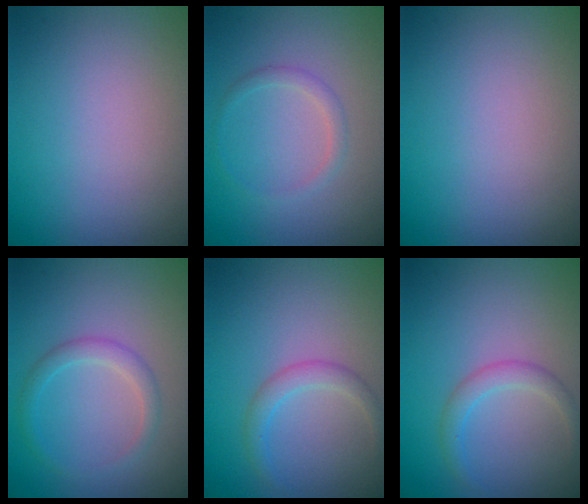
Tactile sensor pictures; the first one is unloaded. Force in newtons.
{"total": 1.2, "press": 1.2, "slide": 0.1}
{"total": 0.0}
{"total": 1.8, "press": 1.8, "slide": 0.1}
{"total": 1.7, "press": 1.7, "slide": 0.1}
{"total": 1.7, "press": 1.7, "slide": 0.1}